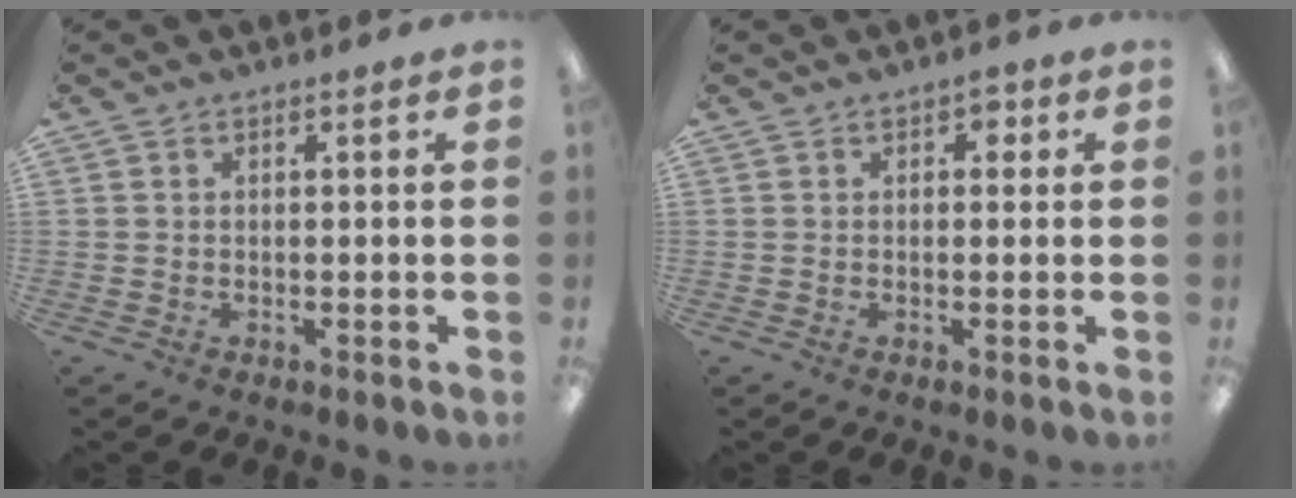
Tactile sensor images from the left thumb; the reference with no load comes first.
{"total": 1.8, "force": [0.8, 1.3, 1.0], "torque": [-0.013, 0.002, 0.011]}